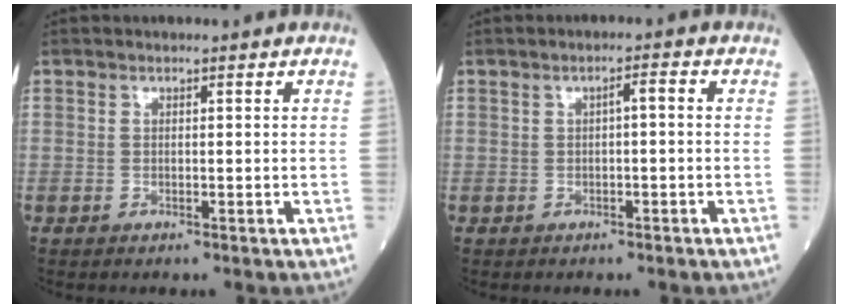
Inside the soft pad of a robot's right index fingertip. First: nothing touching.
{"total": 2.0, "force": [0.1, 0.5, 1.9], "torque": [-0.037, 0.012, 0.003]}